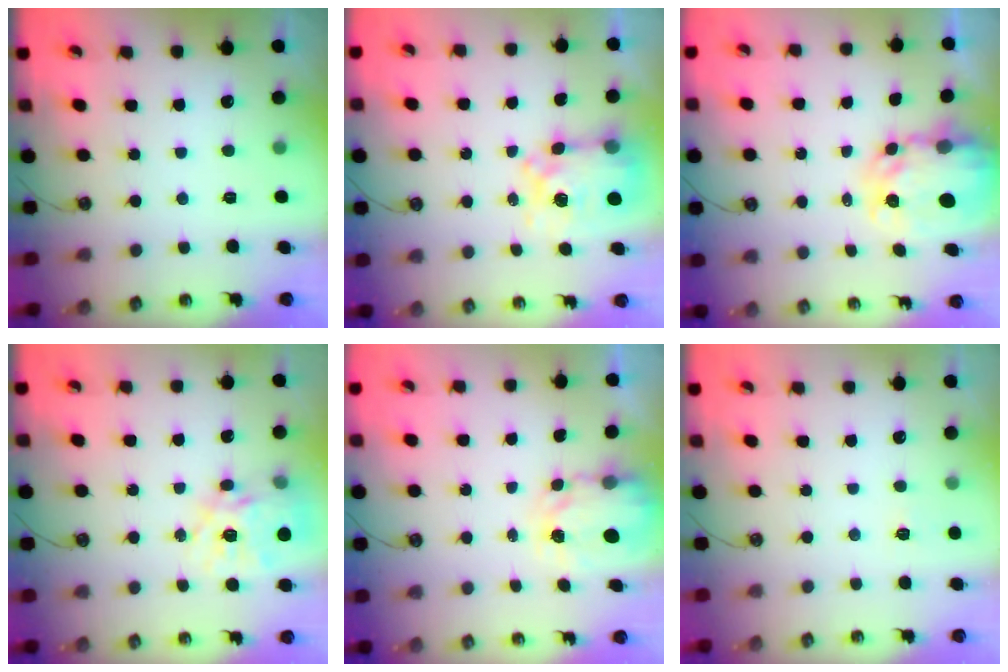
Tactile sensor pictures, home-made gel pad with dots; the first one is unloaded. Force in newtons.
{"total": 8.6, "press": 8.6, "slide": 0.7}
{"total": 8.7, "press": 8.7, "slide": 0.8}
{"total": 17.0, "press": 17.0, "slide": 1.6}
{"total": 3.8, "press": 3.8, "slide": 0.0}
{"total": 2.3, "press": 2.3, "slide": 0.3}